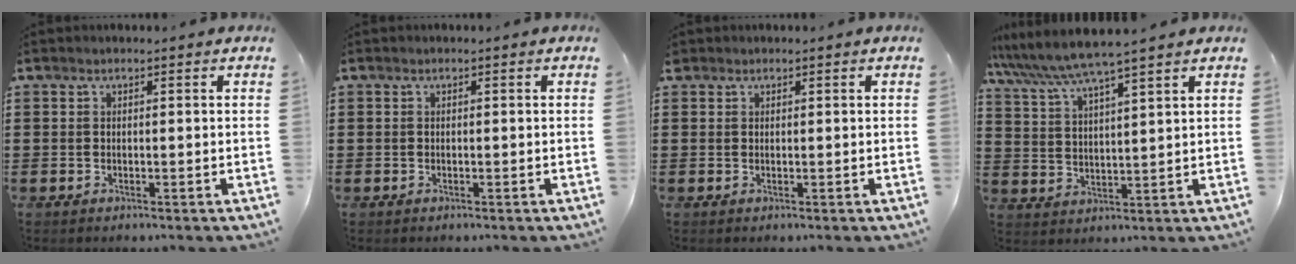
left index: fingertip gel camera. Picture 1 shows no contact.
{"total": 0.0}
{"total": 0.7, "force": [0.6, 0.4, 0.1], "torque": [-0.005, 0.003, 0.012]}
{"total": 5.7, "force": [5.1, -0.4, 2.7], "torque": [-0.071, -0.029, 0.085]}